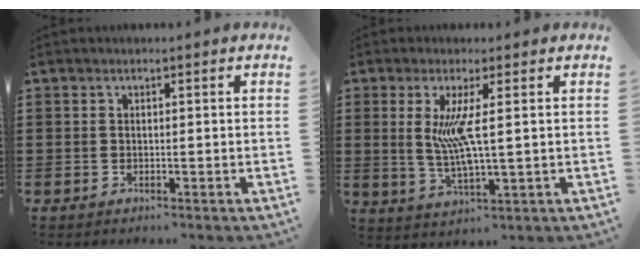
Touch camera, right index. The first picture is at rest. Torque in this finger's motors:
{"motor_torque": [0.42, 0.16, 0.72, 0.16]}